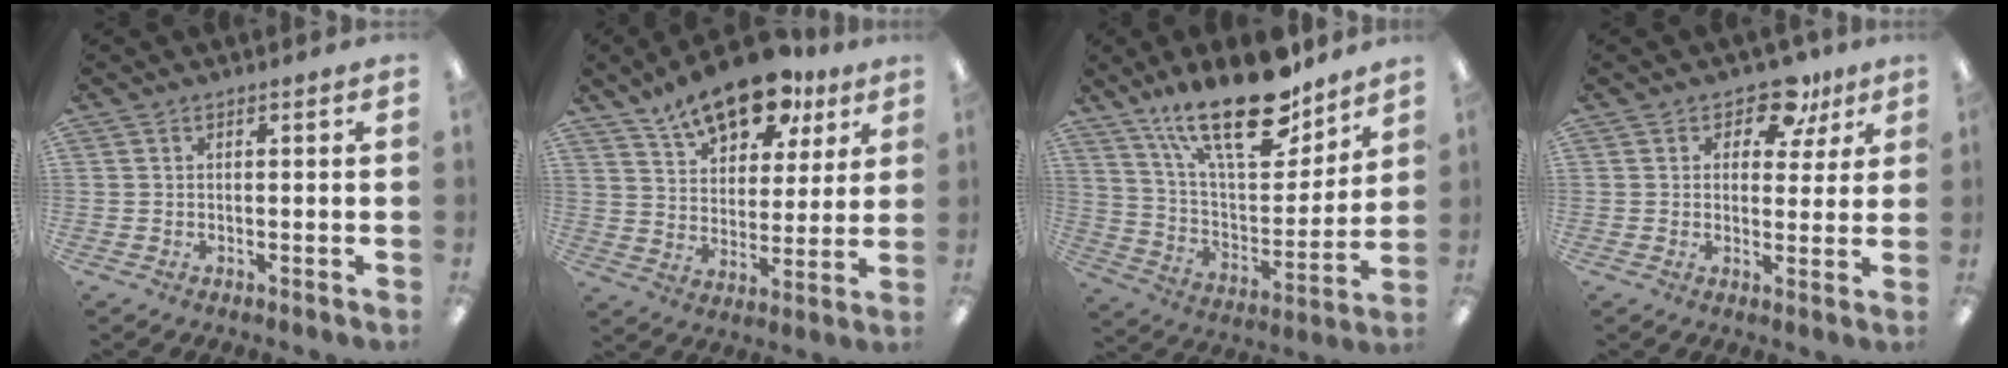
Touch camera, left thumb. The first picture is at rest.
{"total": 16.2, "force": [12.1, 7.4, 7.7], "torque": [-0.127, -0.065, 0.213]}
{"total": 23.5, "force": [16.2, 8.9, 14.6], "torque": [-0.237, -0.096, 0.280]}
{"total": 8.6, "force": [5.5, 4.9, 4.3], "torque": [-0.046, -0.028, 0.093]}